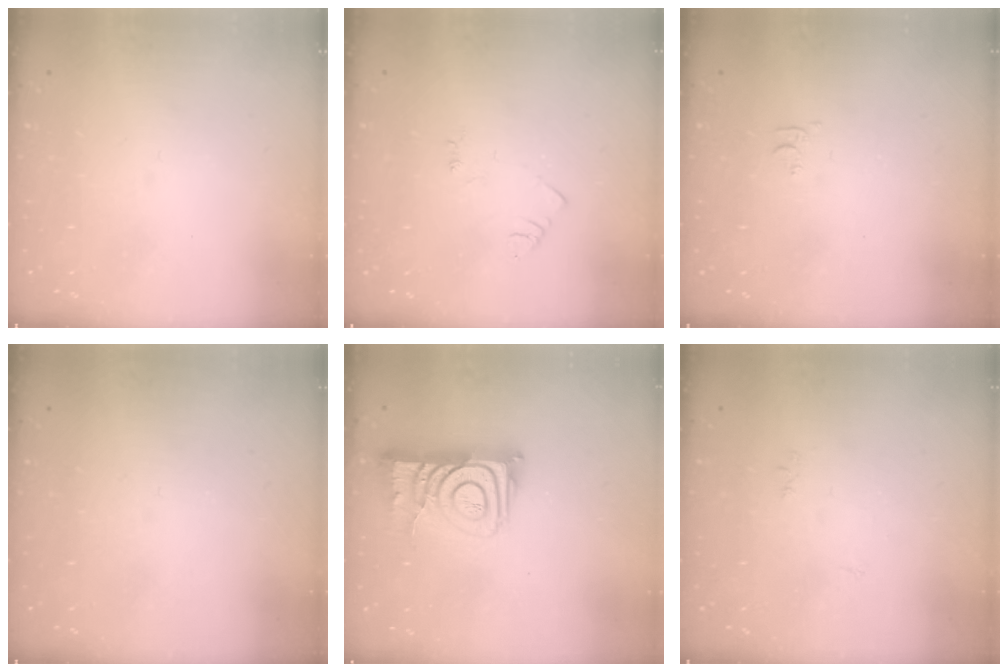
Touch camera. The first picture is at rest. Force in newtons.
{"total": 2.7, "press": 2.7, "slide": 0.4}
{"total": 4.6, "press": 4.6, "slide": 0.6}
{"total": 0.0}
{"total": 10.9, "press": 10.9, "slide": 1.1}
{"total": 4.0, "press": 4.0, "slide": 0.6}